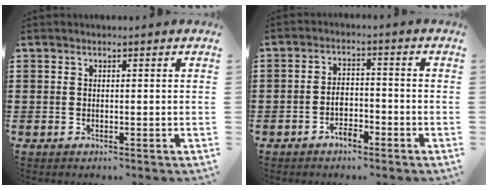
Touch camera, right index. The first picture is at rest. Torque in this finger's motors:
{"motor_torque": [0.40, -0.39, 0.24, 0.06]}